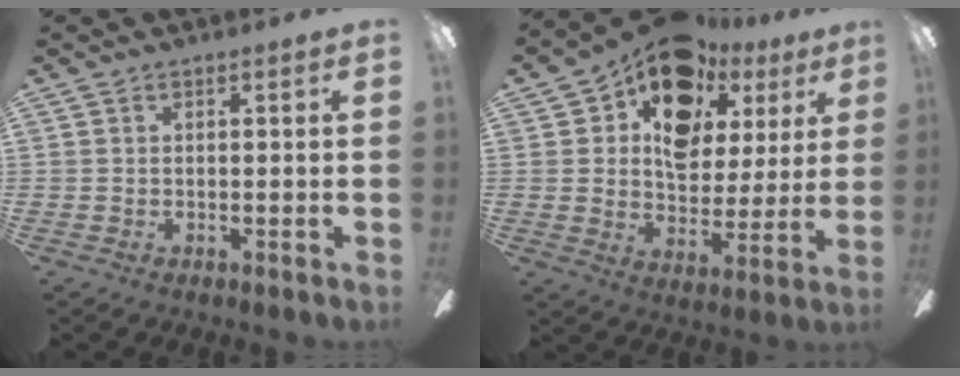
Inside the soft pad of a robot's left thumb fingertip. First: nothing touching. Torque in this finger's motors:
{"motor_torque": [2.50, 2.51, 0.41, -0.34, 0.12]}